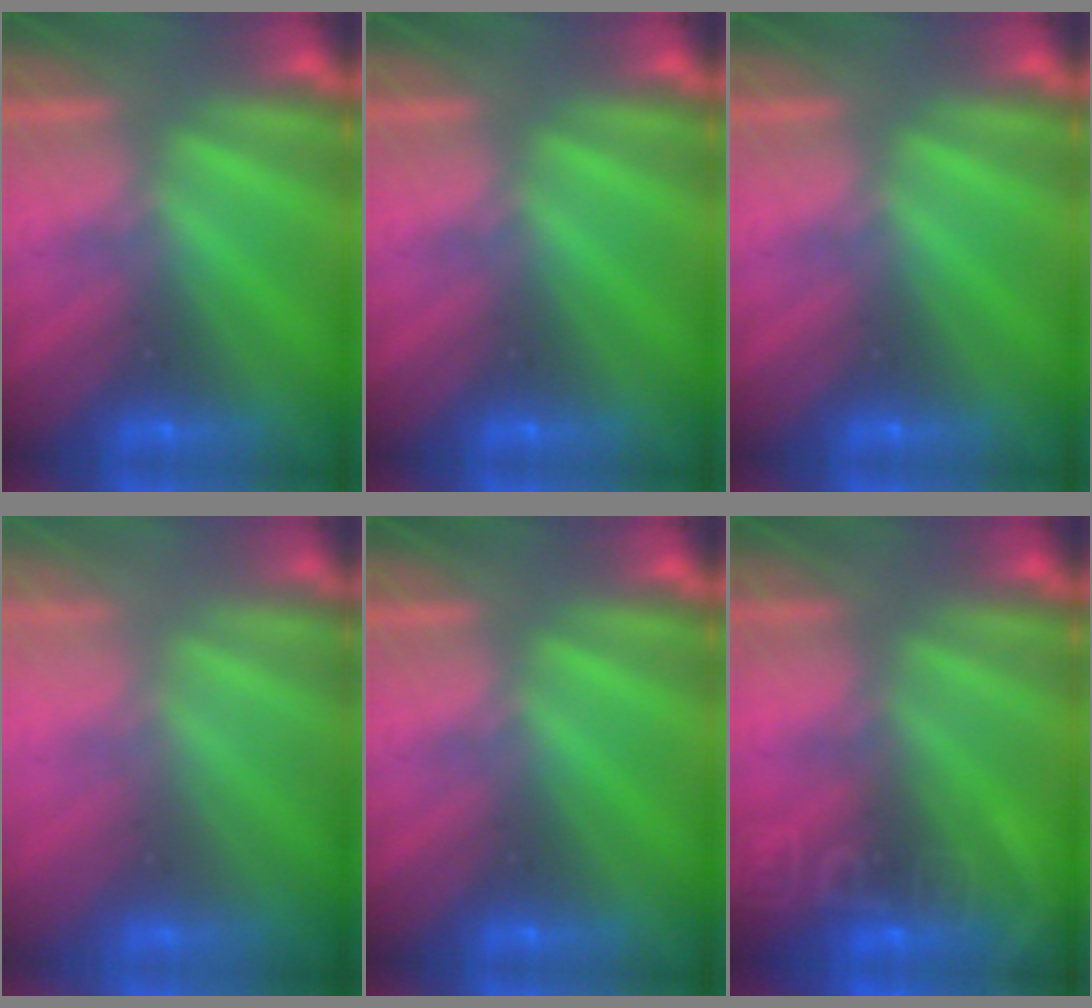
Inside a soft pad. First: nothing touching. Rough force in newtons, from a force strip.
{"total": 0.0}
{"total": 0.0}
{"total": 2.9}
{"total": 0.0}
{"total": 9.3}